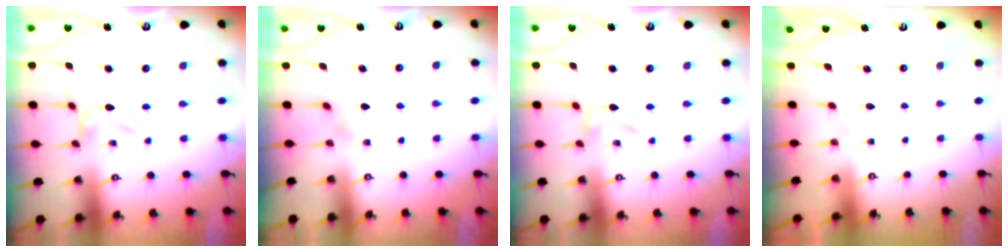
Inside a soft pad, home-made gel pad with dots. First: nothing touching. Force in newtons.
{"total": 1.4, "press": 1.3, "slide": 0.3}
{"total": 0.0}
{"total": 1.8, "press": 1.7, "slide": 0.1}